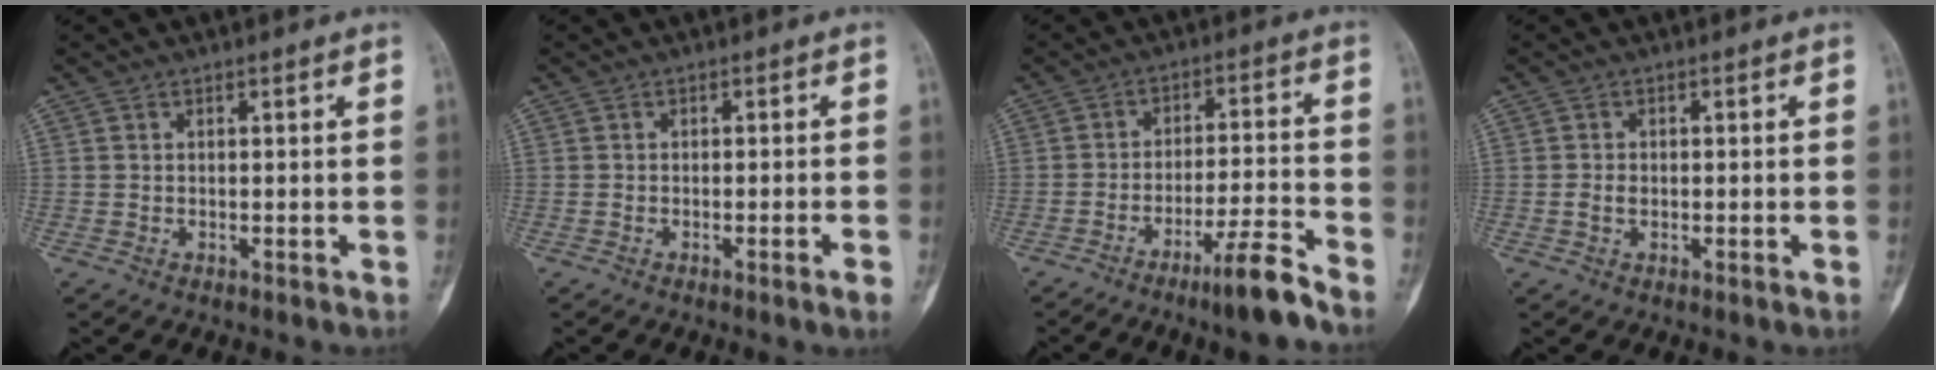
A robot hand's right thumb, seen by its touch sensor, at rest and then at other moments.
{"total": 2.2, "force": [-1.1, -0.2, 1.9], "torque": [-0.033, 0.001, -0.016]}
{"total": 9.0, "force": [-6.5, 0.2, 6.2], "torque": [-0.109, 0.044, -0.111]}
{"total": 1.4, "force": [-0.2, 0.9, 1.1], "torque": [-0.020, 0.002, -0.004]}